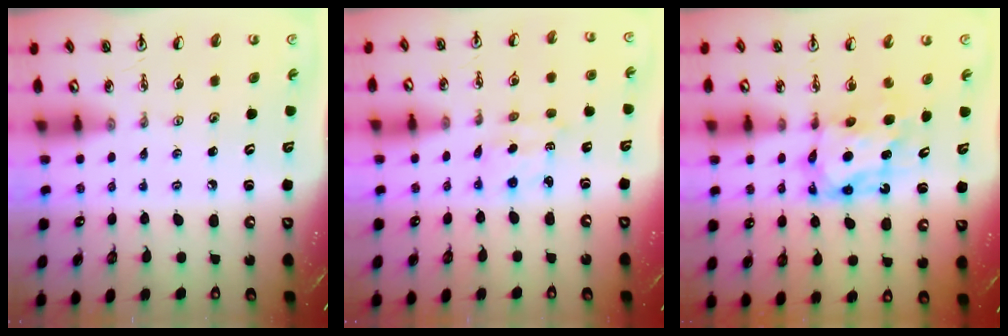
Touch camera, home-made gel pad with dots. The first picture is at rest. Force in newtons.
{"total": 2.2, "press": 2.2, "slide": 0.4}
{"total": 7.2, "press": 7.1, "slide": 0.6}